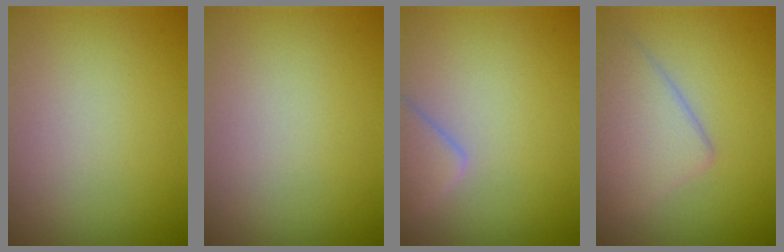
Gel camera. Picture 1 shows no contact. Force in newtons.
{"total": 0.0}
{"total": 2.8, "press": 2.8, "slide": 0.1}
{"total": 4.9, "press": 4.9, "slide": 0.2}